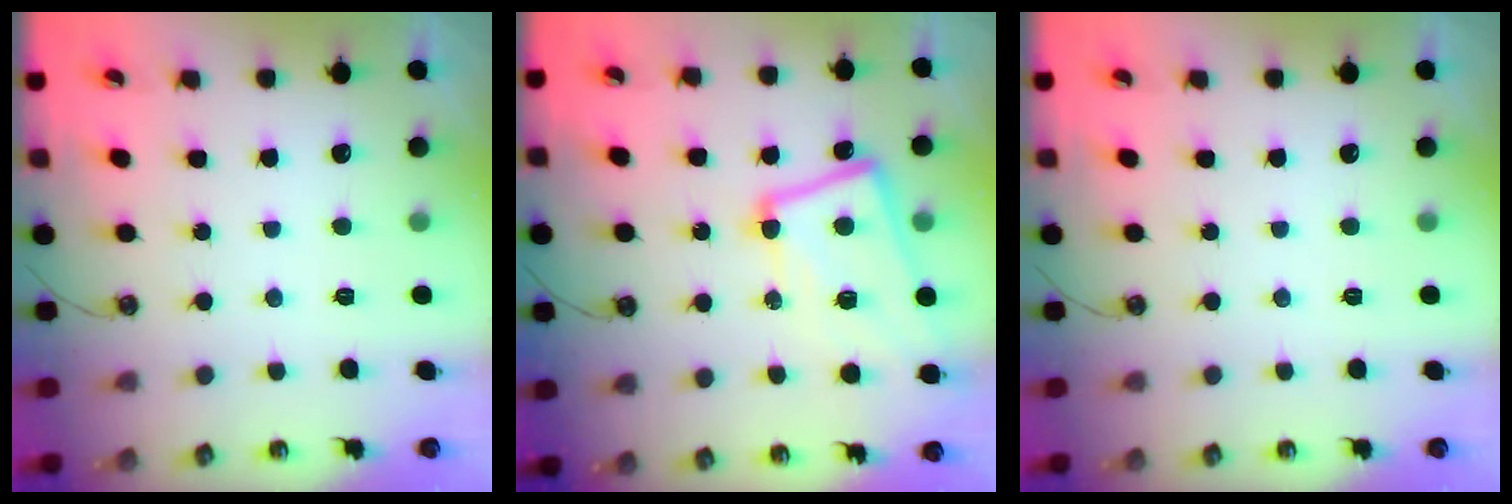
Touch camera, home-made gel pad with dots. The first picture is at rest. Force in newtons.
{"total": 9.9, "press": 9.7, "slide": 2.0}
{"total": 0.0}